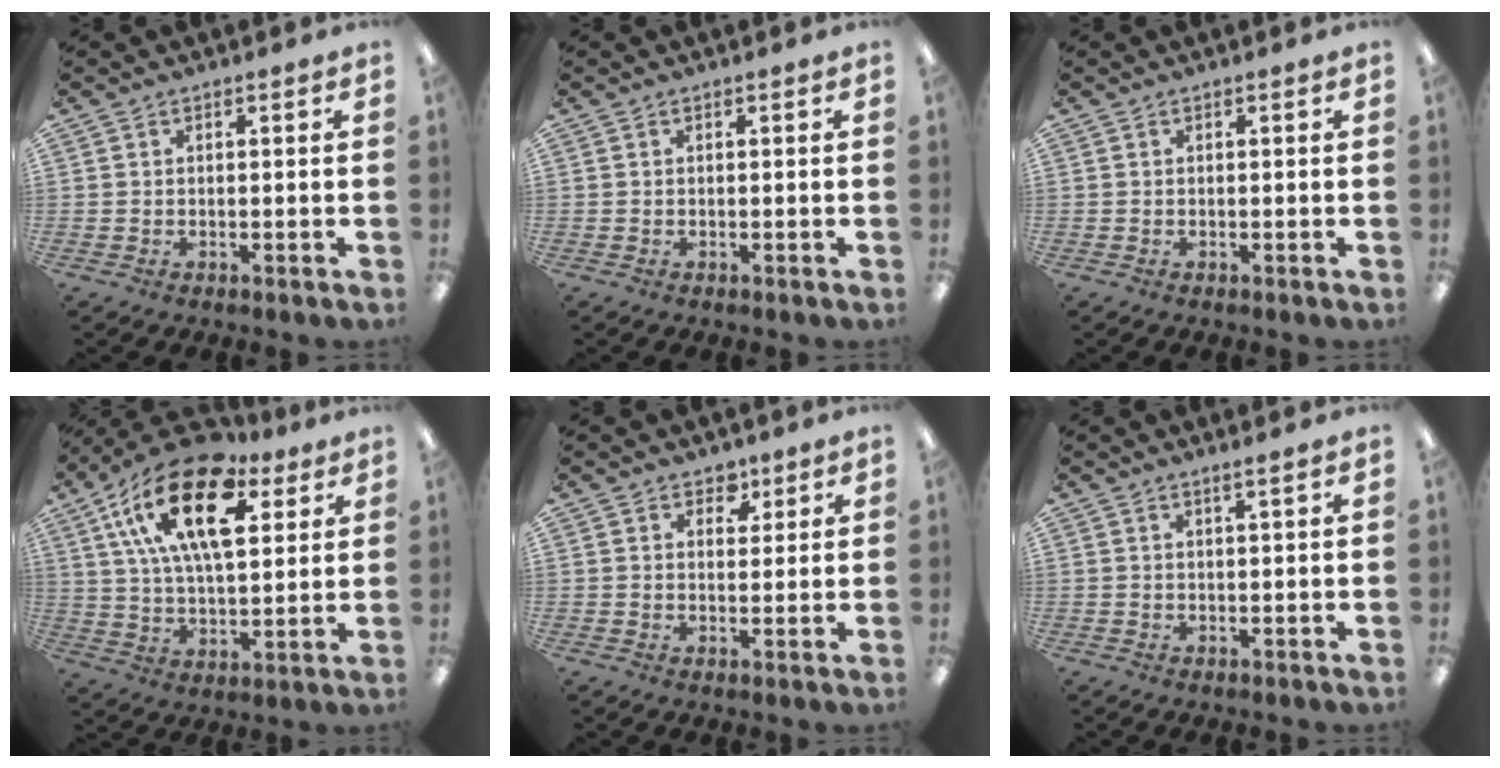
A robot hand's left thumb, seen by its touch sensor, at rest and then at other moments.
{"total": 0.0}
{"total": 0.0}
{"total": 21.6, "force": [10.6, 10.7, 15.5], "torque": [-0.281, -0.037, 0.180]}
{"total": 3.9, "force": [2.6, 2.7, 1.2], "torque": [0.001, -0.012, 0.041]}
{"total": 1.3, "force": [0.9, -0.1, 0.9], "torque": [-0.017, -0.003, 0.016]}